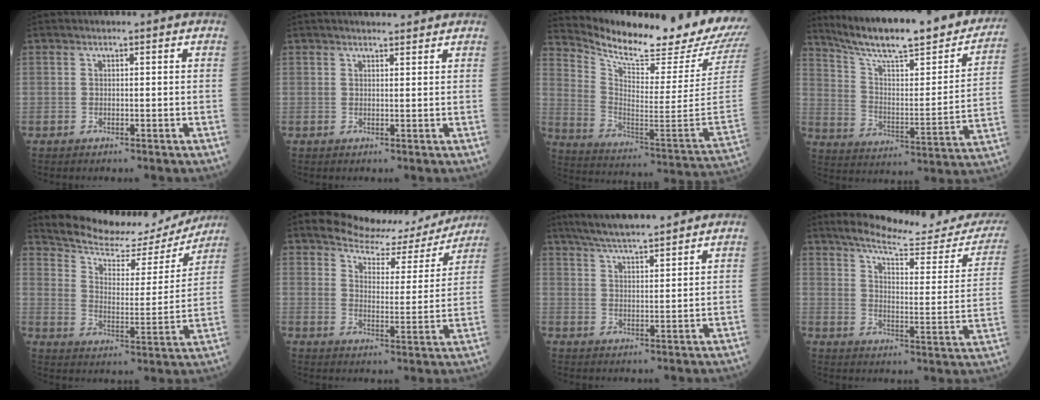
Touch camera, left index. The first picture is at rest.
{"total": 5.7, "force": [5.2, 0.8, 2.1], "torque": [-0.026, 0.022, 0.066]}
{"total": 24.6, "force": [22.5, 1.3, 9.9], "torque": [-0.188, -0.102, 0.318]}
{"total": 26.6, "force": [22.3, 3.9, 13.9], "torque": [-0.215, -0.036, 0.312]}
{"total": 17.5, "force": [16.8, 3.5, 3.5], "torque": [-0.054, -0.031, 0.226]}
{"total": 13.0, "force": [12.2, 3.9, 2.2], "torque": [-0.028, -0.018, 0.151]}
{"total": 13.6, "force": [12.0, 1.2, 6.2], "torque": [-0.106, 0.023, 0.181]}
{"total": 19.5, "force": [18.2, 1.8, 6.6], "torque": [-0.091, -0.079, 0.228]}